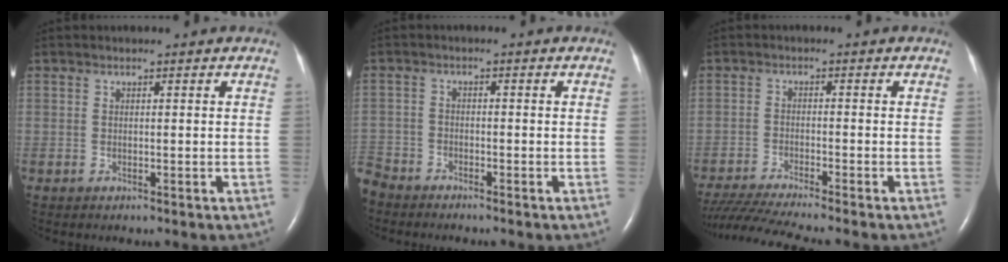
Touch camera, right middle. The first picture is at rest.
{"total": 4.2, "force": [-4.0, 1.3, 0.2], "torque": [0.003, -0.007, -0.083]}
{"total": 10.1, "force": [-9.0, -1.7, 4.2], "torque": [-0.068, -0.028, -0.153]}